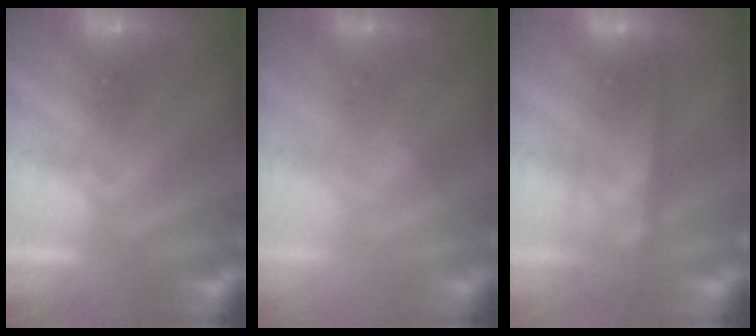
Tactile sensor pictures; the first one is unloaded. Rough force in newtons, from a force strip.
{"total": 2.4}
{"total": 6.9}